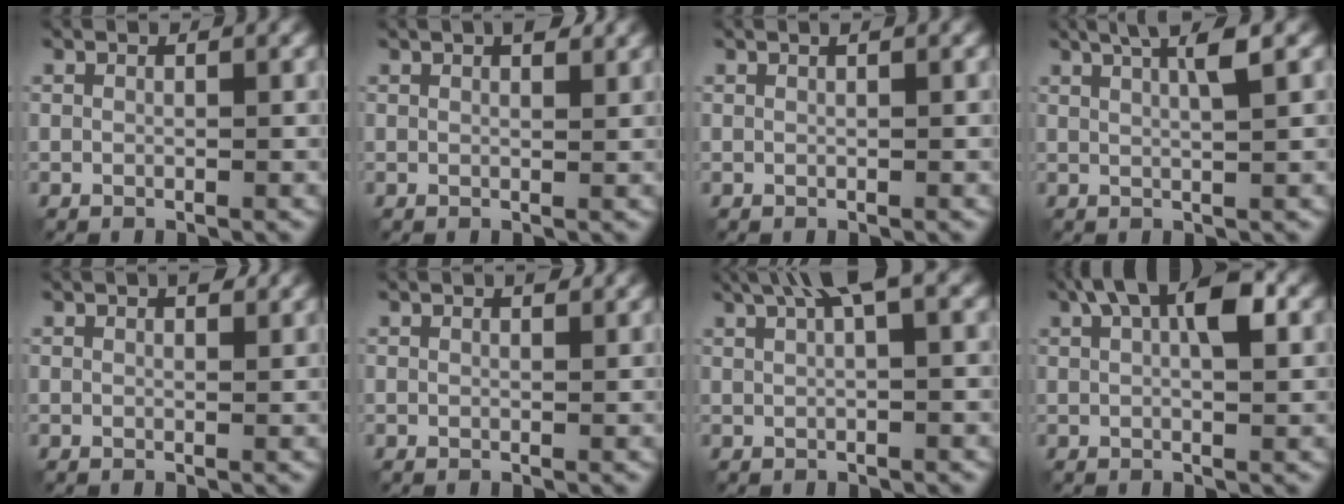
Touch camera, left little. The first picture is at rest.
{"total": 1.9, "force": [1.2, 0.6, 1.3], "torque": [-0.014, 0.001, 0.020]}
{"total": 0.6, "force": [0.3, 0.1, 0.5], "torque": [-0.007, 0.004, 0.003]}
{"total": 3.5, "force": [1.6, 0.5, 3.1], "torque": [-0.038, 0.008, 0.020]}
{"total": 1.5, "force": [1.0, 0.5, 1.0], "torque": [-0.012, 0.001, 0.017]}
{"total": 0.9, "force": [0.7, 0.2, 0.6], "torque": [-0.008, 0.001, 0.011]}
{"total": 4.4, "force": [2.1, 0.7, 3.8], "torque": [-0.065, 0.016, 0.035]}
{"total": 6.1, "force": [2.2, 2.2, 5.3], "torque": [-0.083, 0.013, 0.030]}